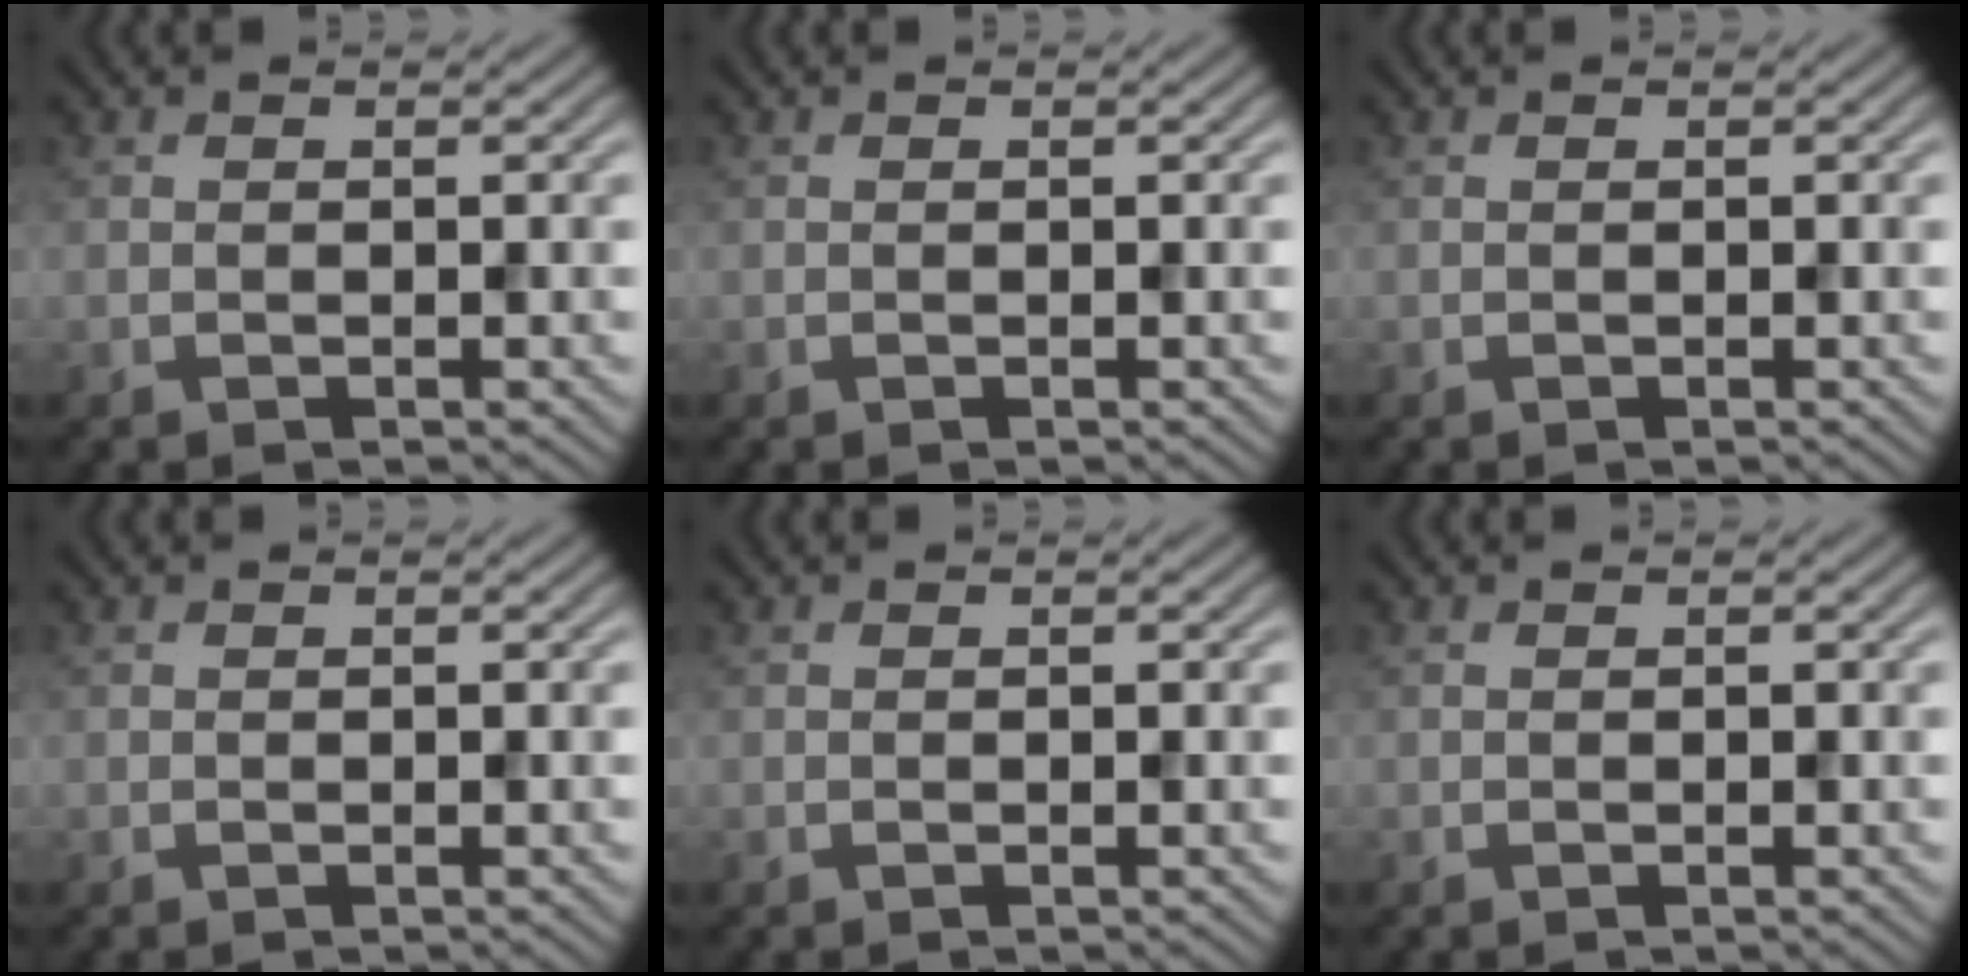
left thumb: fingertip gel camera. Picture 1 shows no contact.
{"total": 0.0}
{"total": 0.0}
{"total": 0.0}
{"total": 0.0}
{"total": 0.0}